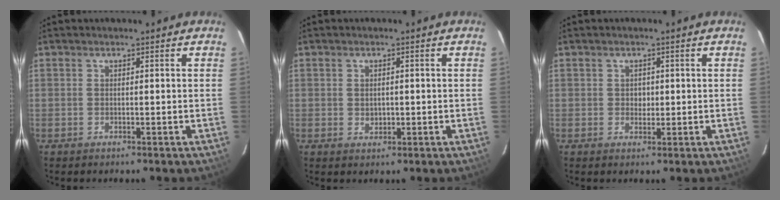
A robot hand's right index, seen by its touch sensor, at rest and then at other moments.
{"total": 2.0, "force": [0.0, 1.7, 1.0], "torque": [-0.014, 0.000, 0.003]}
{"total": 1.9, "force": [0.1, 1.9, 0.4], "torque": [-0.002, 0.002, 0.002]}